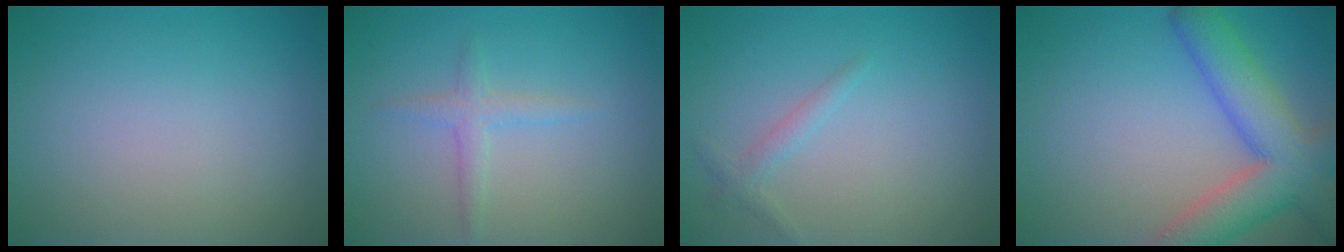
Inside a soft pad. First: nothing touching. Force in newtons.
{"total": 1.7, "press": 1.7, "slide": 0.1}
{"total": 1.1, "press": 1.1, "slide": 0.0}
{"total": 7.5, "press": 7.5, "slide": 0.4}